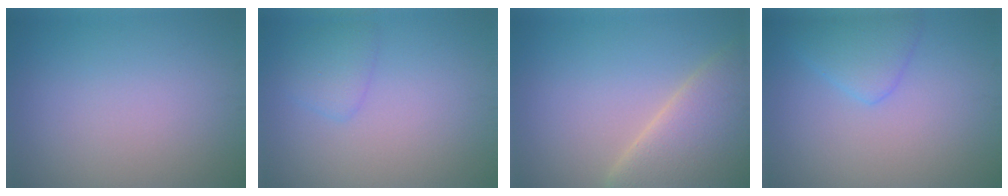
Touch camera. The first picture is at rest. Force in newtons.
{"total": 1.9, "press": 1.9, "slide": 0.2}
{"total": 7.7, "press": 7.7, "slide": 0.7}
{"total": 2.8, "press": 2.8, "slide": 0.1}